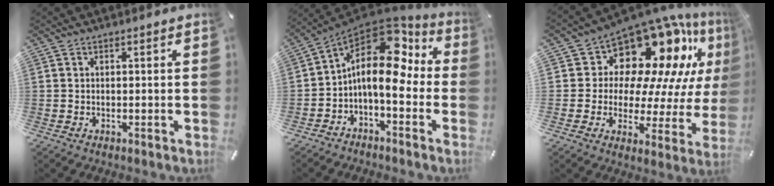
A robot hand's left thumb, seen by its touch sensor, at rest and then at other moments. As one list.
[{"total": 13.9, "force": [2.1, 8.0, 11.1], "torque": [-0.184, -0.033, 0.033]}, {"total": 14.9, "force": [11.2, 7.8, 5.8], "torque": [-0.091, -0.125, 0.188]}]